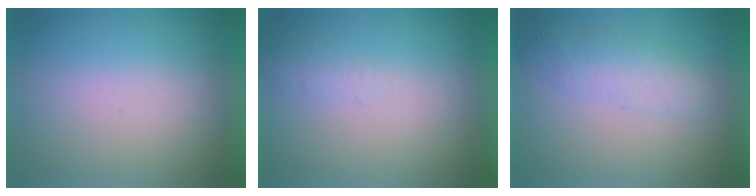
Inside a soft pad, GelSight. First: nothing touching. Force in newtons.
{"total": 1.1}
{"total": 2.1}